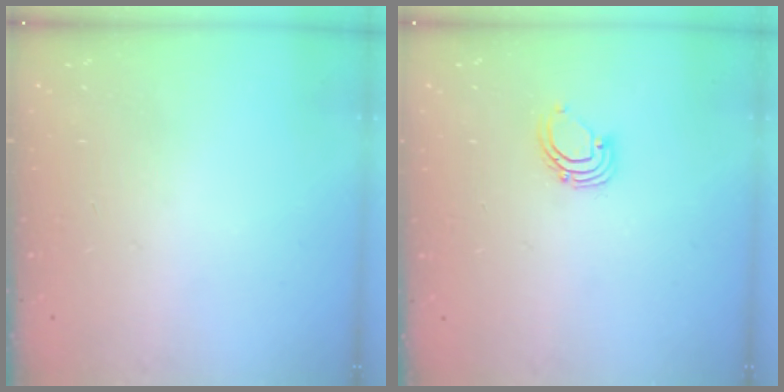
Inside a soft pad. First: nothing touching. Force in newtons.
{"total": 2.6, "press": 2.6, "slide": 0.2}